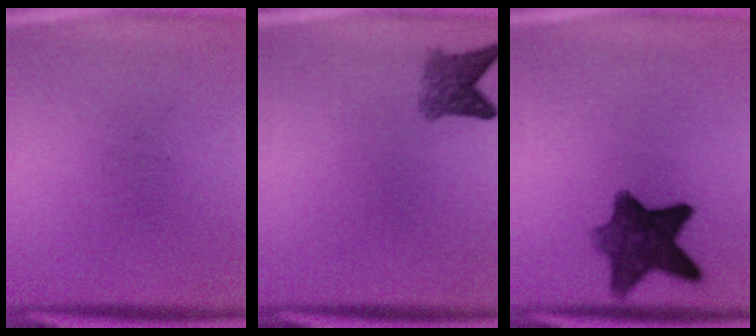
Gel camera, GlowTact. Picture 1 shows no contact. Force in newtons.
{"total": 3.3}
{"total": 9.2}